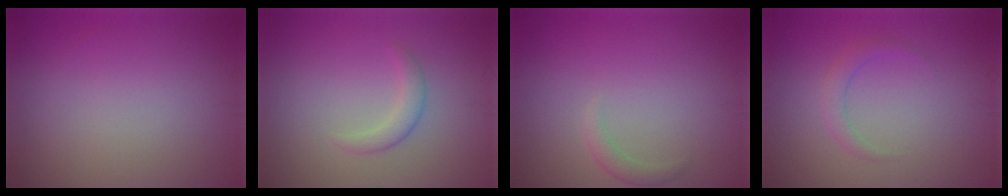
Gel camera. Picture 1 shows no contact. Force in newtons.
{"total": 1.6, "press": 1.6, "slide": 0.1}
{"total": 1.2, "press": 1.2, "slide": 0.2}
{"total": 1.5, "press": 1.5, "slide": 0.1}